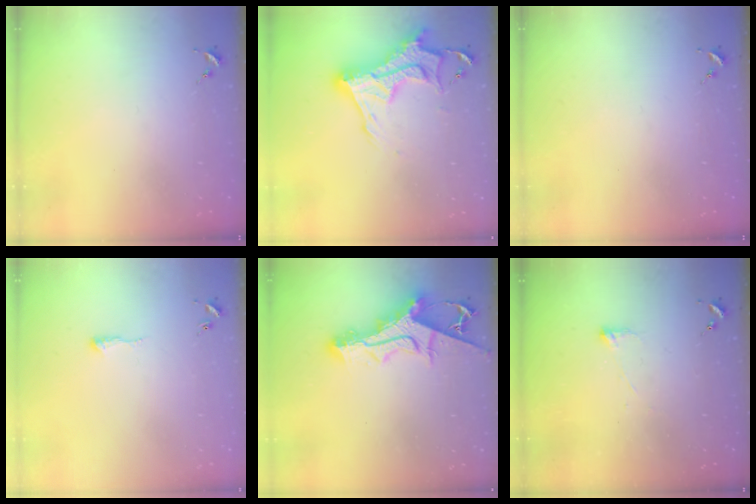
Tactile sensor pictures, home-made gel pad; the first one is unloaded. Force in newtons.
{"total": 16.8, "press": 16.7, "slide": 1.5}
{"total": 0.0}
{"total": 4.4, "press": 4.3, "slide": 0.7}
{"total": 15.1, "press": 15.0, "slide": 1.3}
{"total": 2.8, "press": 2.7, "slide": 0.7}